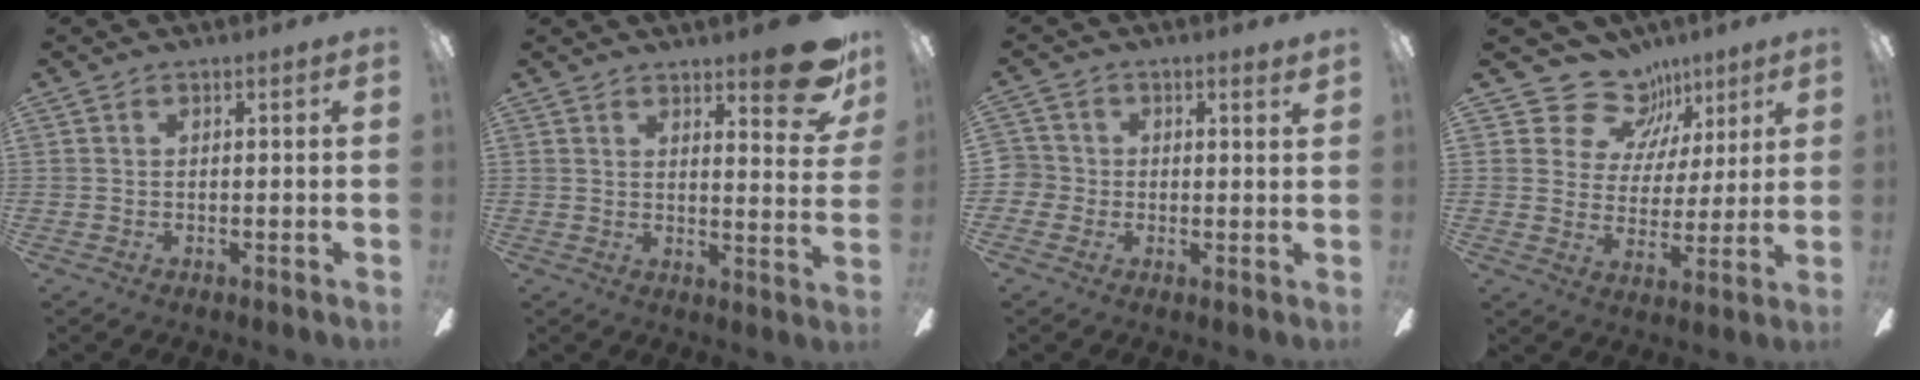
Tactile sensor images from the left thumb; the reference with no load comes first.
{"total": 12.1, "force": [8.3, 3.1, 8.2], "torque": [-0.103, -0.055, 0.139]}
{"total": 3.0, "force": [0.4, 2.9, 0.8], "torque": [-0.014, 0.007, 0.006]}
{"total": 13.5, "force": [9.0, 9.3, 4.0], "torque": [-0.072, -0.052, 0.171]}